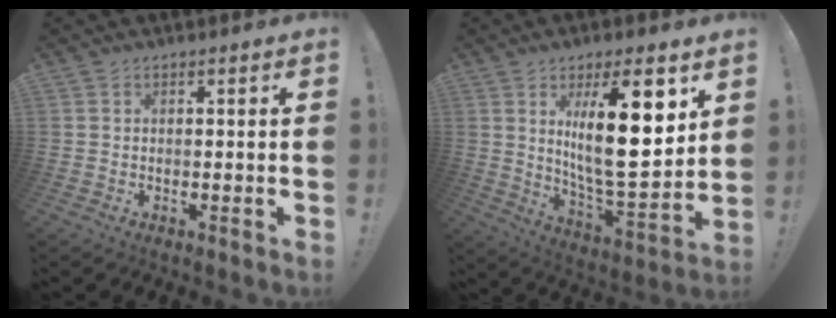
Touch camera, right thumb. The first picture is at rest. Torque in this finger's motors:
{"motor_torque": [-0.53, 1.73, 0.91, -0.36, 0.22]}